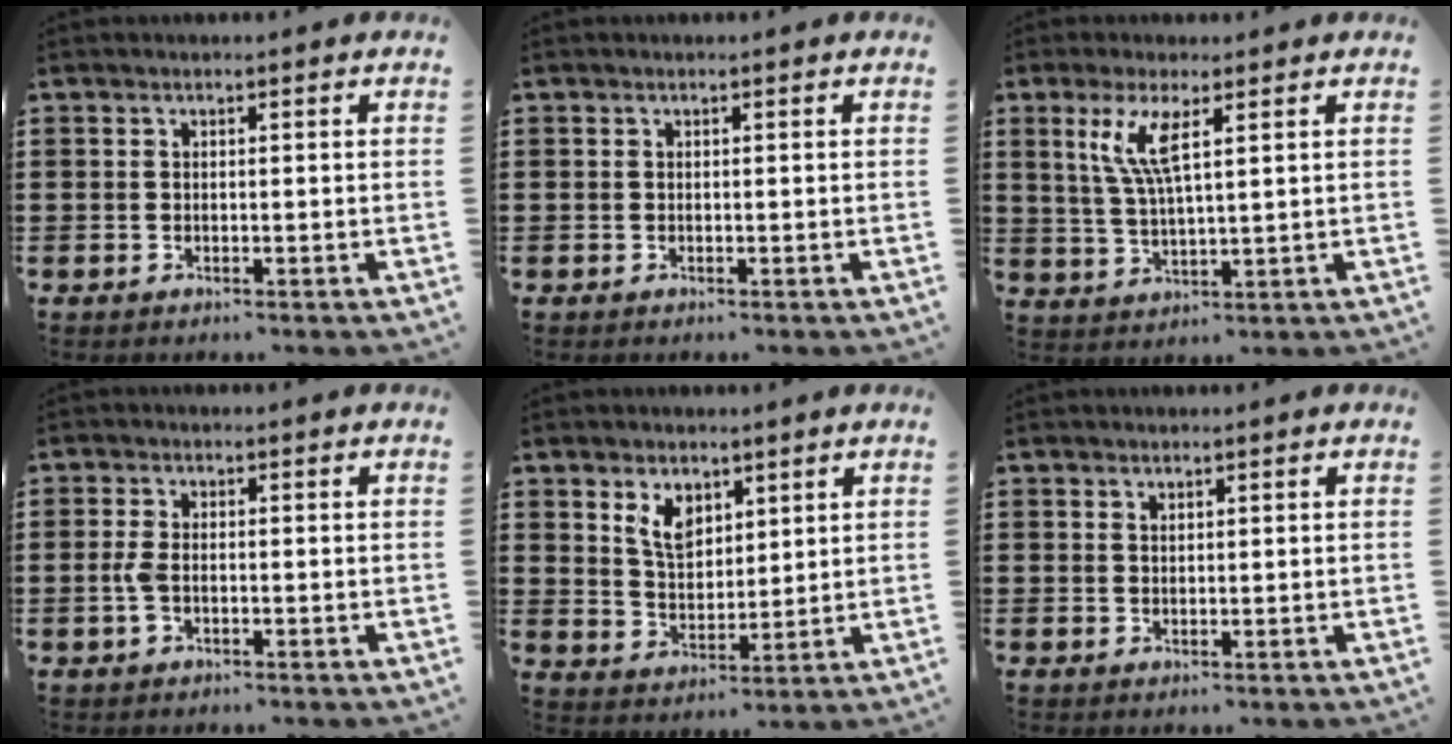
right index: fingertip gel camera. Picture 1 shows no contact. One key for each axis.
{"total": 0.0}
{"total": 6.2, "fx": 2.6, "fy": 1.3, "fz": 5.5, "tx": -0.118, "ty": 0.002, "tz": 0.042}
{"total": 2.8, "fx": -0.5, "fy": 1.4, "fz": 2.4, "tx": -0.061, "ty": -0.004, "tz": -0.014}
{"total": 5.5, "fx": 3.2, "fy": 3.3, "fz": 3.0, "tx": -0.072, "ty": 0.007, "tz": 0.059}
{"total": 0.9, "fx": 0.7, "fy": 0.4, "fz": 0.2, "tx": -0.007, "ty": 0.002, "tz": 0.013}